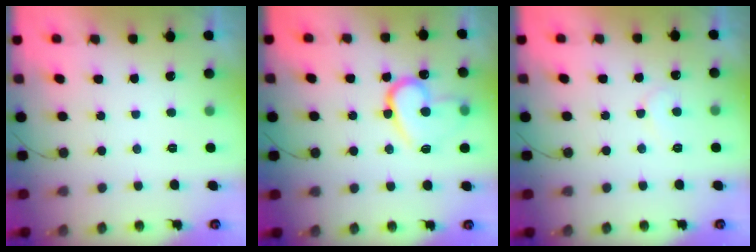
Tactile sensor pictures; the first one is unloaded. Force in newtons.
{"total": 14.9, "press": 14.9, "slide": 1.0}
{"total": 5.9, "press": 5.9, "slide": 0.4}